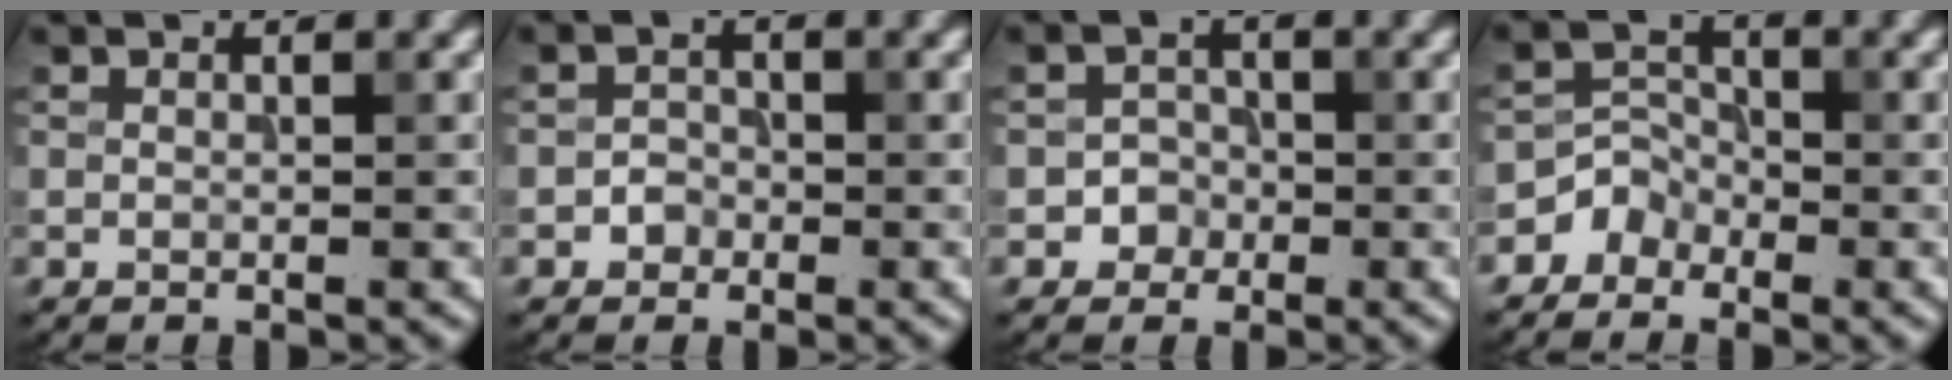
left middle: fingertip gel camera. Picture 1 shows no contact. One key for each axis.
{"total": 1.4, "fx": -0.6, "fy": 1.2, "fz": 0.2, "tx": 0.005, "ty": 0.004, "tz": -0.011}
{"total": 1.9, "fx": -0.7, "fy": 1.7, "fz": 0.2, "tx": 0.011, "ty": 0.007, "tz": -0.015}
{"total": 2.5, "fx": -1.8, "fy": 1.8, "fz": 0.1, "tx": 0.020, "ty": 0.017, "tz": -0.041}